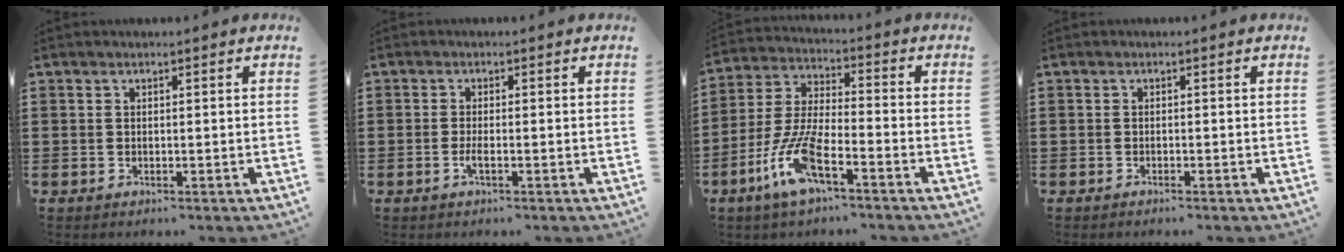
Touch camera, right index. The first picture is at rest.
{"total": 1.8, "force": [-0.7, 0.0, 1.7], "torque": [-0.037, -0.008, -0.014]}
{"total": 9.6, "force": [-5.6, 1.9, 7.5], "torque": [-0.192, -0.020, -0.113]}
{"total": 0.5, "force": [-0.5, -0.1, 0.1], "torque": [-0.003, -0.003, -0.009]}